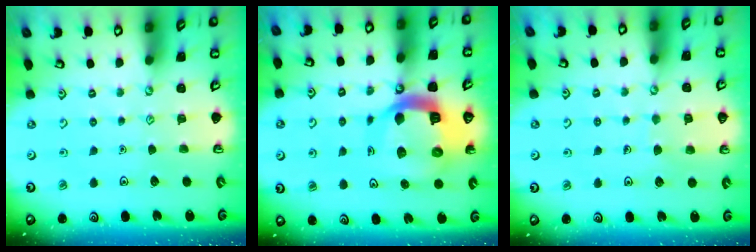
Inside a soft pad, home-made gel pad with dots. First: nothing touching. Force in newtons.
{"total": 15.7, "press": 15.6, "slide": 1.7}
{"total": 6.0, "press": 5.9, "slide": 0.5}